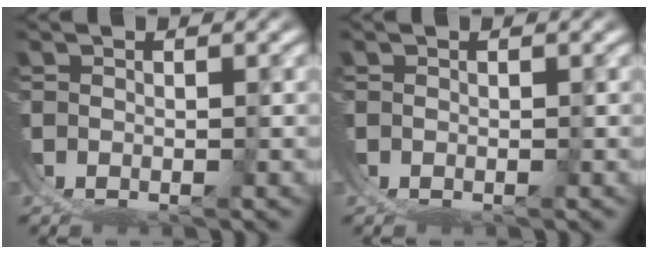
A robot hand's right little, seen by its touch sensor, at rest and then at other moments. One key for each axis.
{"total": 0.0}